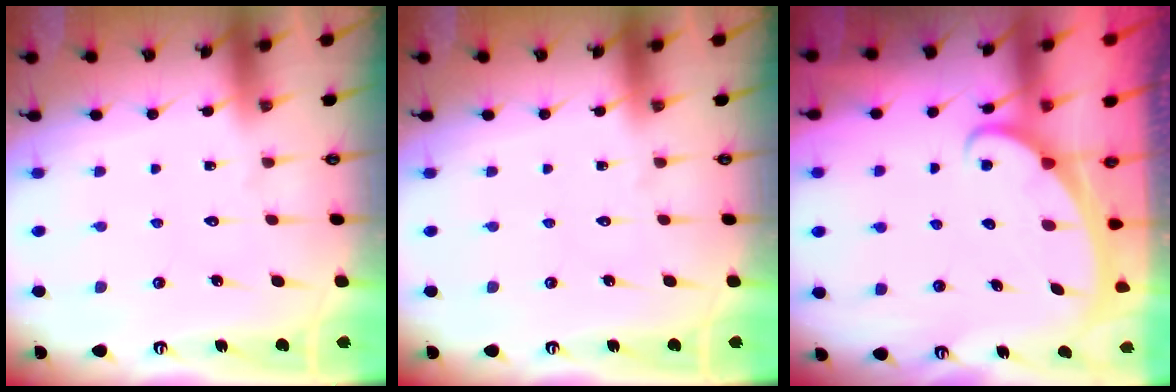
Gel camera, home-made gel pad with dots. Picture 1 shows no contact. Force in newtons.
{"total": 0.0}
{"total": 1.9, "press": 1.9, "slide": 0.1}